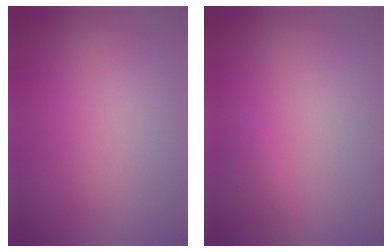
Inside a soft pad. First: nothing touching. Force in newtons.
{"total": 0.8, "press": 0.8, "slide": 0.1}